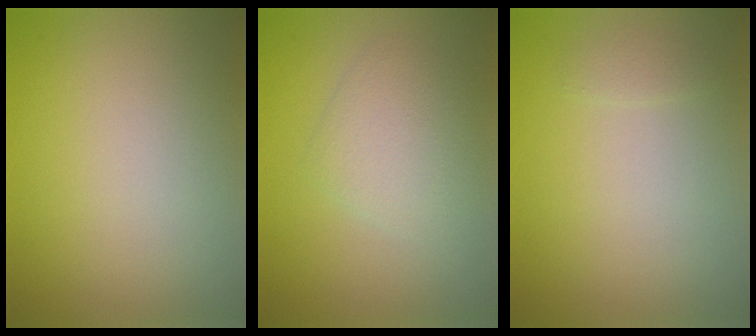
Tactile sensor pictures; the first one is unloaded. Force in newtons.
{"total": 2.8, "press": 2.8, "slide": 0.1}
{"total": 0.6, "press": 0.6, "slide": 0.0}